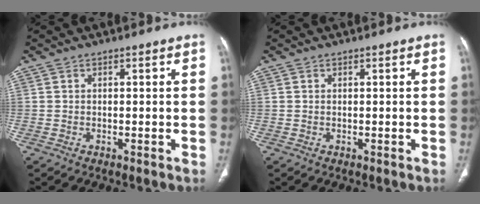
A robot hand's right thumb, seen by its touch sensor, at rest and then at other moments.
{"total": 0.0}